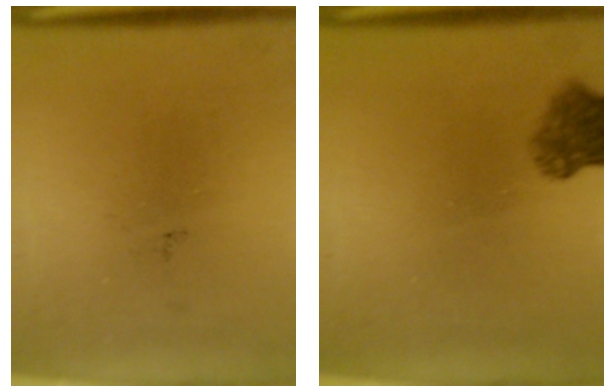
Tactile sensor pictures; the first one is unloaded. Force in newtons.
{"total": 5.4}